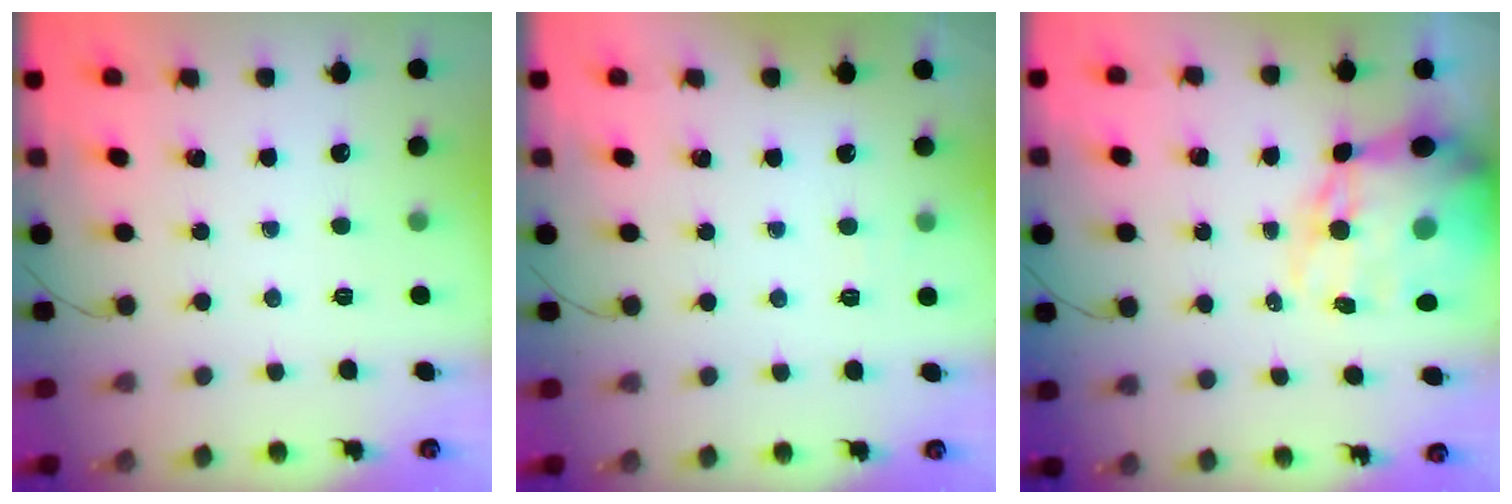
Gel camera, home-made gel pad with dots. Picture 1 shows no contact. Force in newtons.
{"total": 4.0, "press": 3.8, "slide": 1.1}
{"total": 20.1, "press": 19.5, "slide": 4.9}